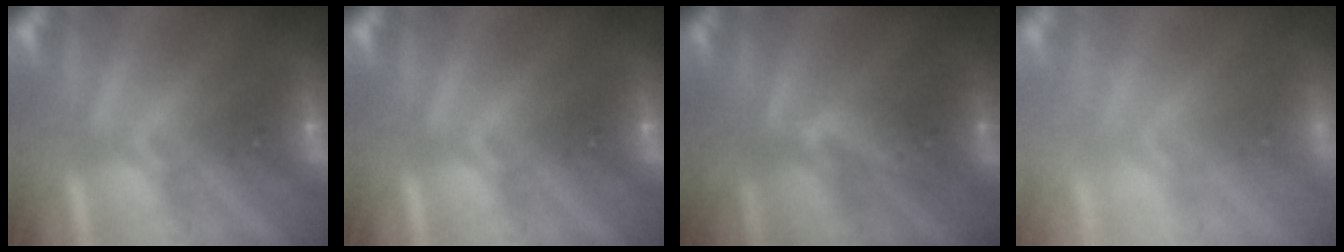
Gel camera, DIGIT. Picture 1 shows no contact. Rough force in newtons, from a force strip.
{"total": 0.0}
{"total": 2.3}
{"total": 8.1}